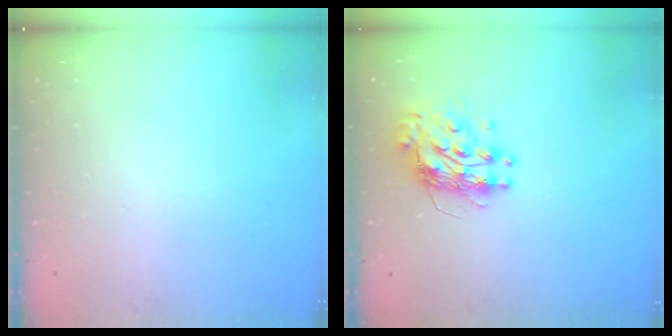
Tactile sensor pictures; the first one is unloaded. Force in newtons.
{"total": 9.1, "press": 9.1, "slide": 0.8}